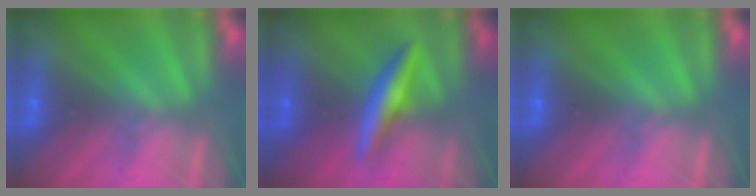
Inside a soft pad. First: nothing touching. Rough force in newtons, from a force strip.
{"total": 2.7}
{"total": 0.0}